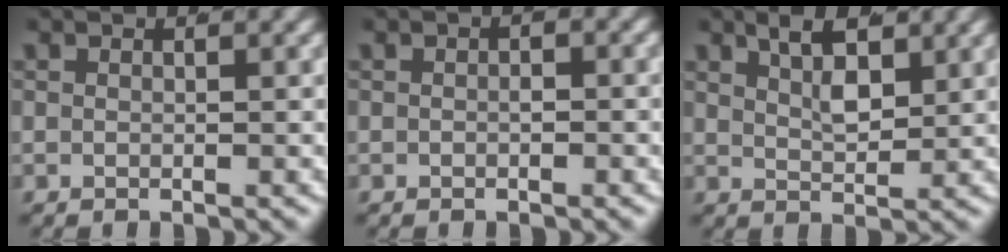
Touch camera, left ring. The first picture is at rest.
{"total": 0.8, "force": [-0.3, 0.2, 0.7], "torque": [-0.010, -0.002, -0.004]}
{"total": 5.6, "force": [3.1, 2.5, 3.8], "torque": [-0.050, -0.003, 0.053]}